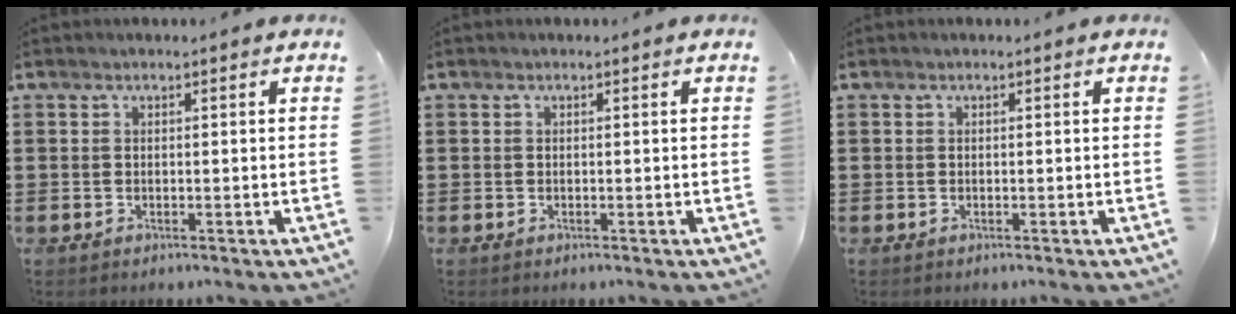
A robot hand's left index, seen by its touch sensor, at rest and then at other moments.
{"total": 0.0}
{"total": 0.0}